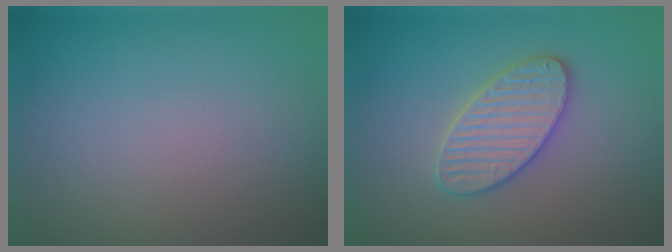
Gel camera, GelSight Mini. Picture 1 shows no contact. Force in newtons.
{"total": 3.8, "press": 3.8, "slide": 0.3}